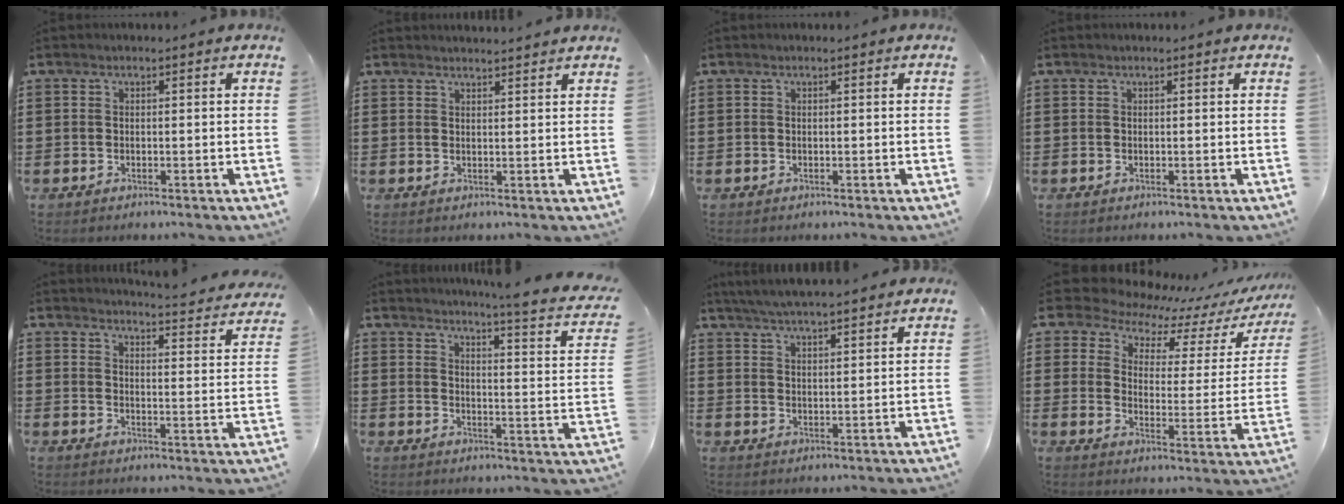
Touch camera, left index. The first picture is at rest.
{"total": 1.6, "force": [1.6, -0.1, 0.0], "torque": [-0.005, 0.000, 0.032]}
{"total": 0.0}
{"total": 0.0}
{"total": 3.7, "force": [3.6, -0.4, 0.8], "torque": [-0.018, -0.037, 0.055]}
{"total": 4.6, "force": [3.9, -0.9, 2.3], "torque": [-0.048, -0.042, 0.055]}
{"total": 4.8, "force": [4.6, -0.3, 1.3], "torque": [-0.040, -0.020, 0.081]}
{"total": 6.9, "force": [6.4, 2.2, 1.2], "torque": [-0.048, -0.051, 0.108]}